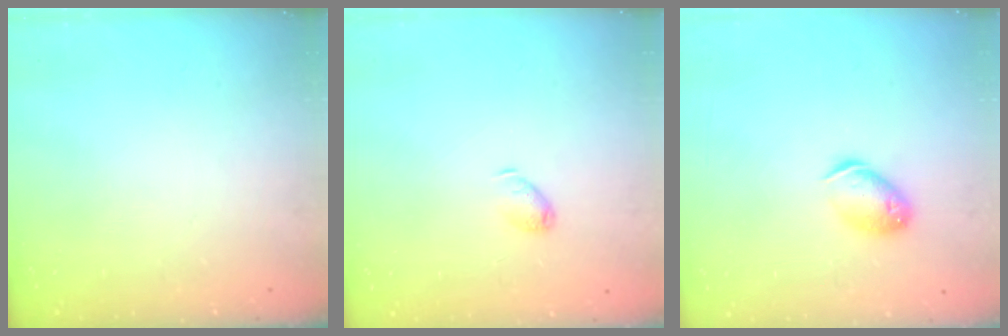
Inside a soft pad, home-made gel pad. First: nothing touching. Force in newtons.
{"total": 4.9, "press": 4.9, "slide": 0.6}
{"total": 10.7, "press": 10.6, "slide": 1.6}